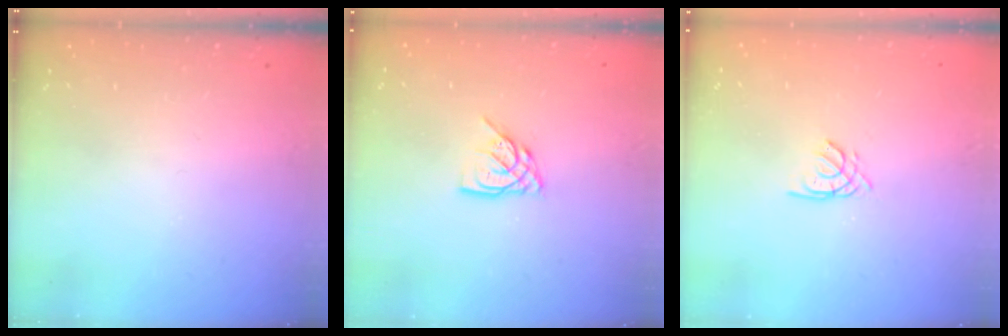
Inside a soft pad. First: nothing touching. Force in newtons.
{"total": 6.4, "press": 6.4, "slide": 0.7}
{"total": 1.6, "press": 1.5, "slide": 0.4}